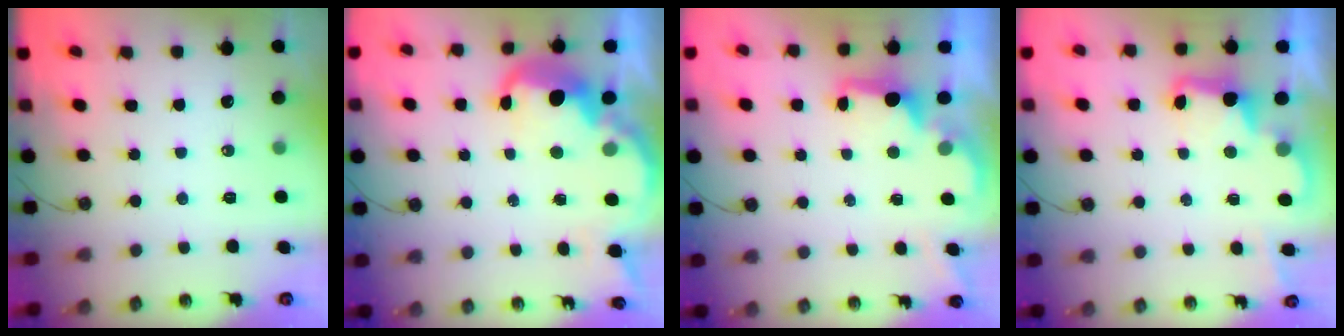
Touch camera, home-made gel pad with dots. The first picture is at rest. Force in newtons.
{"total": 8.2, "press": 8.2, "slide": 0.5}
{"total": 1.9, "press": 1.7, "slide": 0.8}
{"total": 3.2, "press": 3.1, "slide": 0.6}